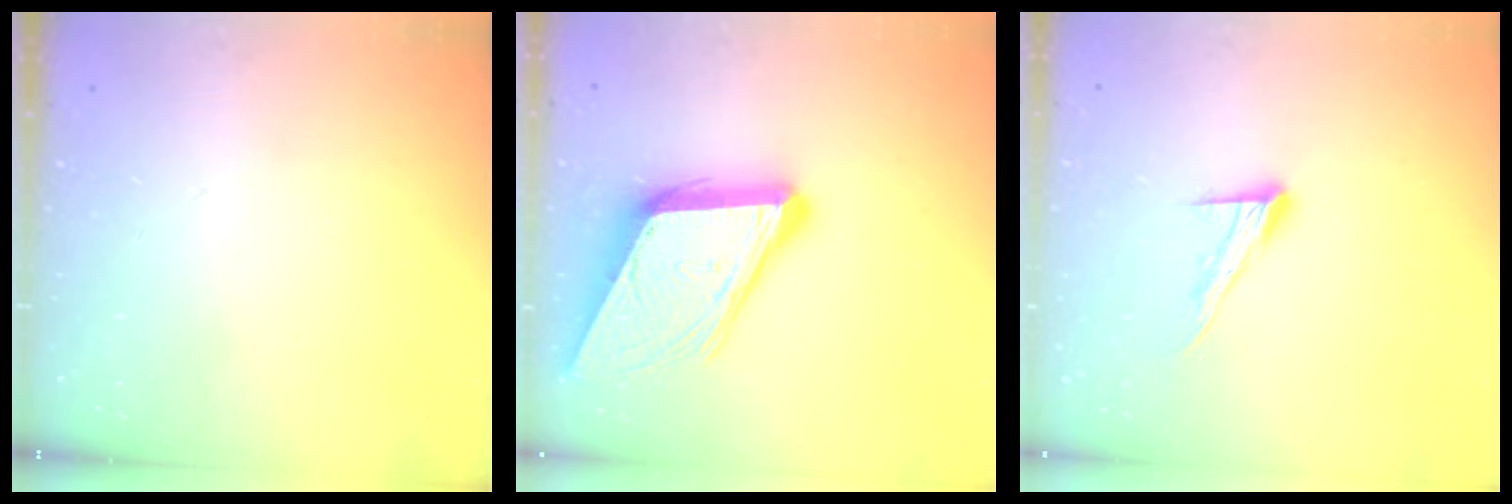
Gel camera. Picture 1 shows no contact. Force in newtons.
{"total": 15.8, "press": 15.2, "slide": 4.2}
{"total": 9.8, "press": 9.8, "slide": 0.6}